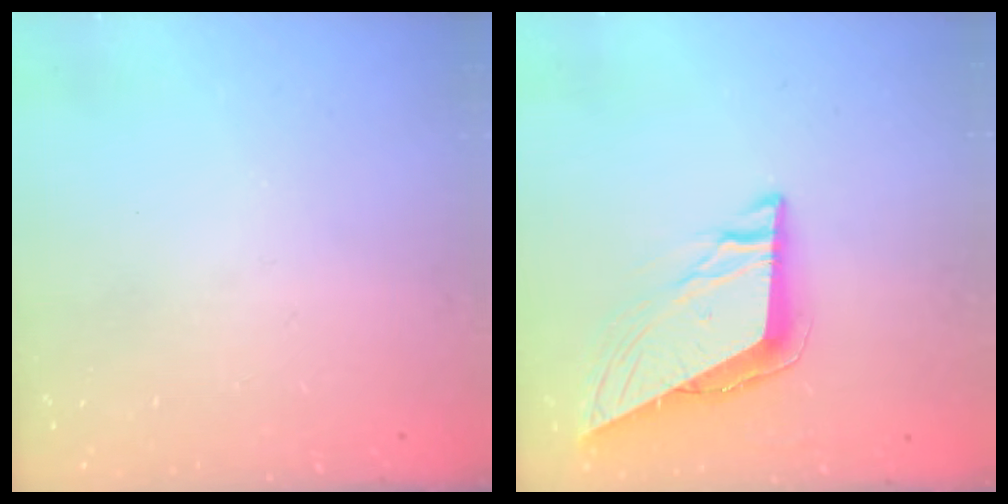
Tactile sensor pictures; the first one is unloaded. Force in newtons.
{"total": 8.9, "press": 8.8, "slide": 1.4}